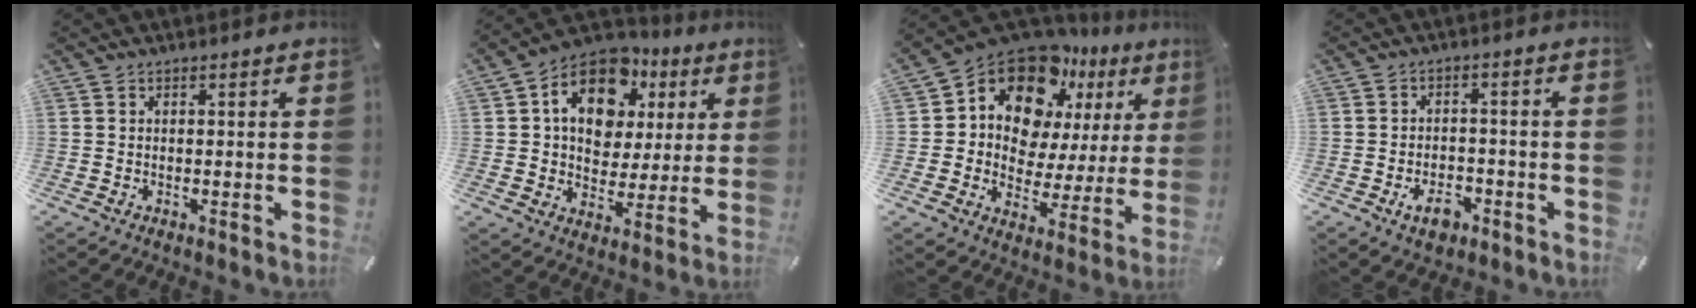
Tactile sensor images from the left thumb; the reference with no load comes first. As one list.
[{"total": 15.4, "force": [6.0, 11.5, 8.3], "torque": [-0.139, -0.018, 0.111]}, {"total": 15.5, "force": [10.8, 9.3, 6.2], "torque": [-0.114, -0.090, 0.192]}, {"total": 5.9, "force": [-3.1, 3.5, 3.6], "torque": [-0.073, 0.012, -0.056]}]